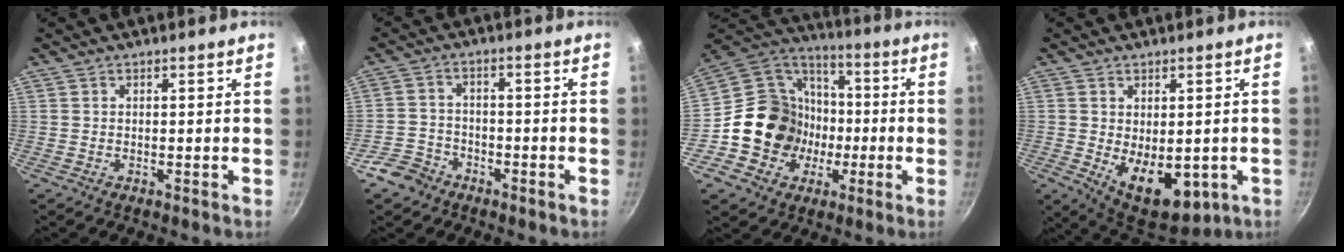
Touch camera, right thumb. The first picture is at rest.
{"total": 5.9, "force": [-3.8, 4.3, 1.6], "torque": [-0.019, 0.040, -0.072]}
{"total": 18.5, "force": [-3.1, 16.5, 7.8], "torque": [-0.104, 0.040, -0.048]}
{"total": 11.3, "force": [-1.9, 6.8, 8.9], "torque": [-0.100, -0.021, -0.008]}